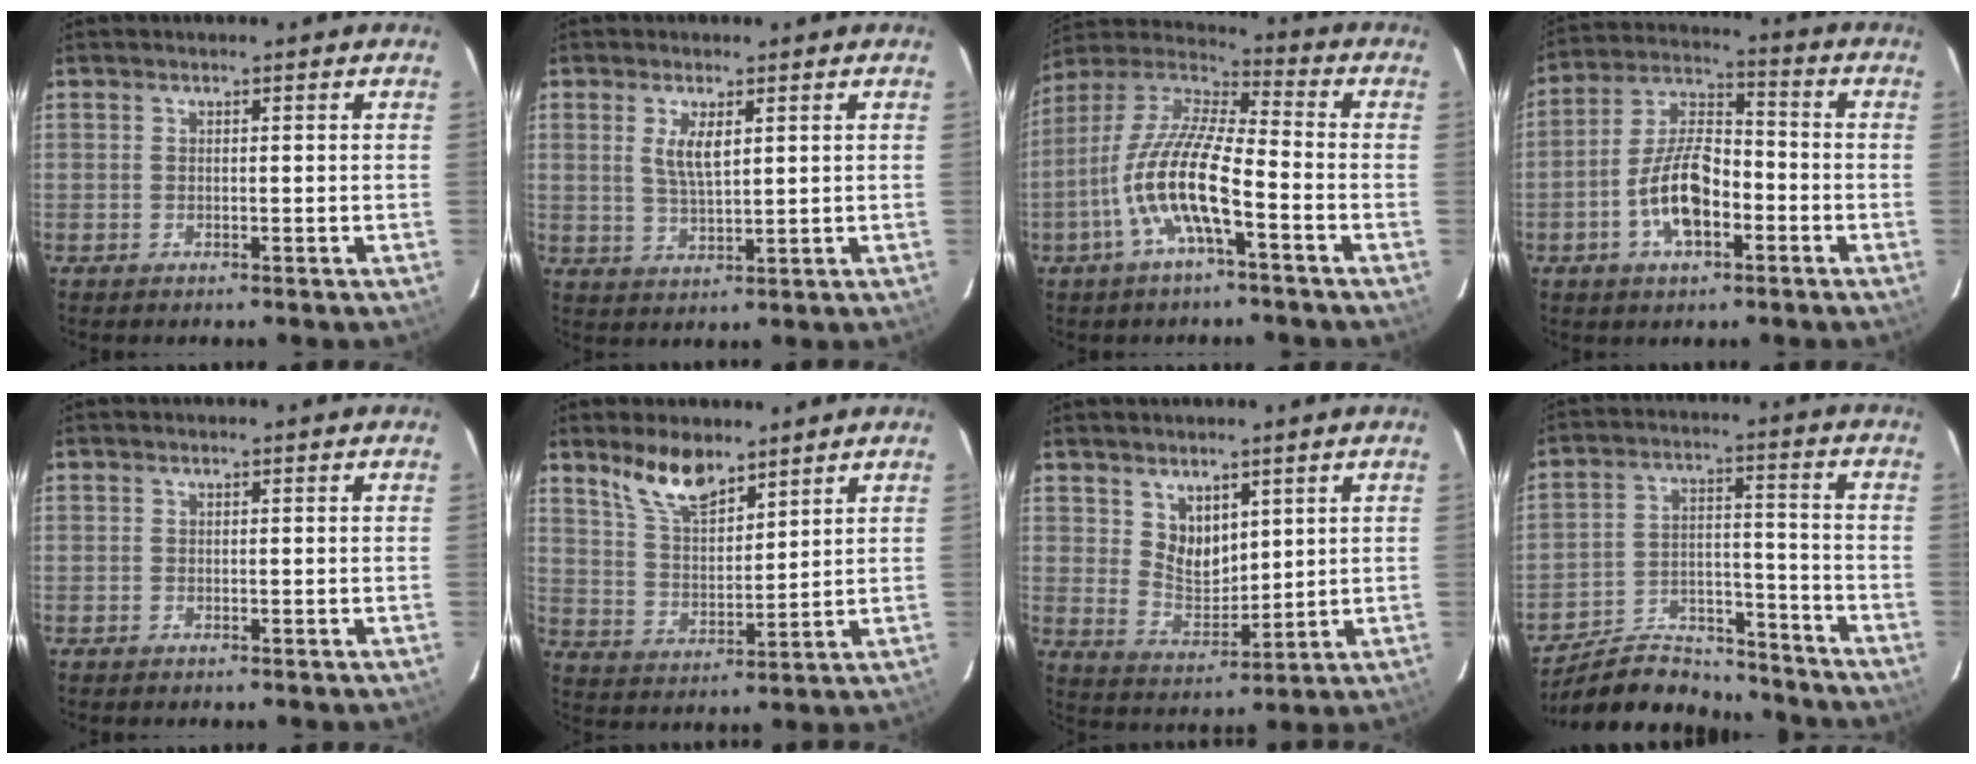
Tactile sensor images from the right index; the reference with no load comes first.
{"total": 4.9, "force": [1.7, 1.7, 4.3], "torque": [-0.080, -0.003, 0.036]}
{"total": 14.2, "force": [-5.4, 2.9, 12.8], "torque": [-0.258, -0.001, -0.110]}
{"total": 11.9, "force": [-4.4, 5.6, 9.5], "torque": [-0.194, 0.015, -0.076]}
{"total": 0.0}
{"total": 9.3, "force": [7.1, 3.2, 5.0], "torque": [-0.092, 0.004, 0.141]}
{"total": 6.7, "force": [3.9, 4.3, 3.3], "torque": [-0.049, 0.001, 0.082]}
{"total": 15.5, "force": [-14.1, 5.2, 3.8], "torque": [-0.087, 0.030, -0.217]}